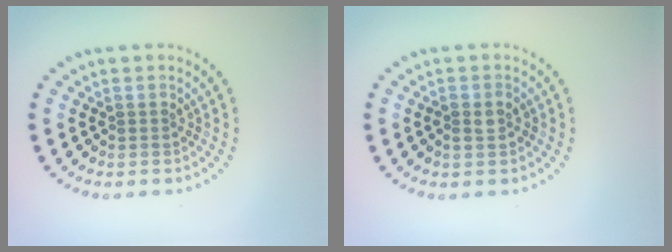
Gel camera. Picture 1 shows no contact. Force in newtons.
{"total": 1.6, "press": 1.5, "slide": 0.5}